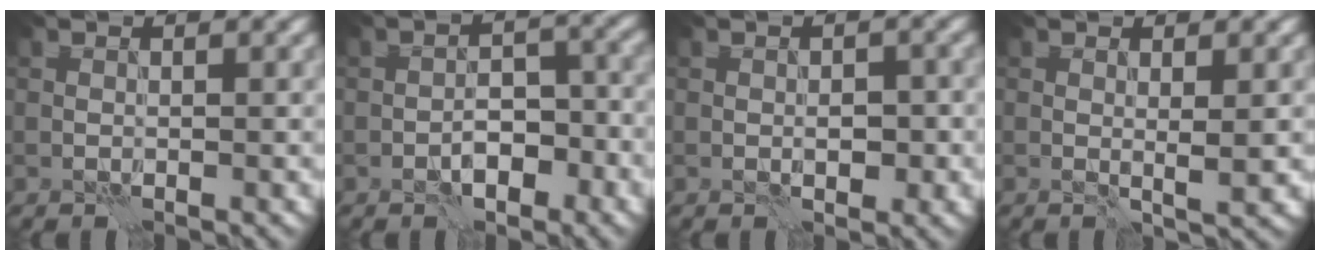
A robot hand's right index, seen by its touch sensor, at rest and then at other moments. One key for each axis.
{"total": 3.8, "fx": -2.0, "fy": 1.7, "fz": 2.8, "tx": -0.037, "ty": 0.008, "tz": -0.033}
{"total": 2.3, "fx": -0.5, "fy": 1.1, "fz": 1.9, "tx": -0.024, "ty": 0.000, "tz": -0.006}
{"total": 1.7, "fx": 0.3, "fy": 0.1, "fz": 1.7, "tx": -0.028, "ty": -0.004, "tz": 0.003}